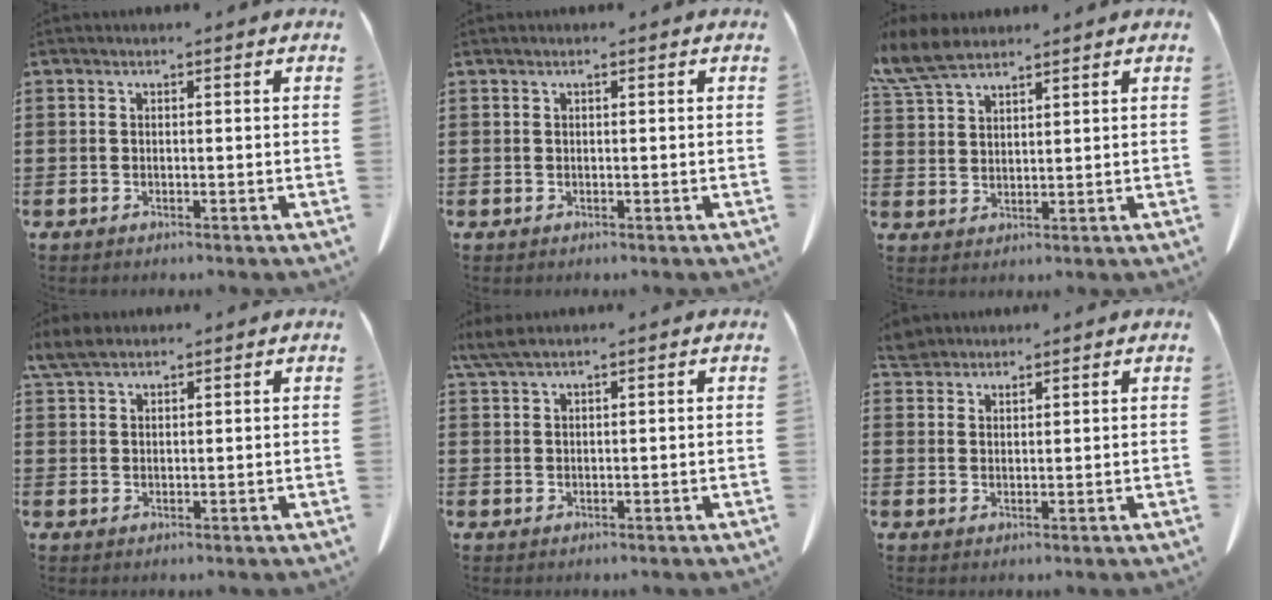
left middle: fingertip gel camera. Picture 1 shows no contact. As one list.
[{"total": 0.0}, {"total": 6.2, "force": [5.0, 2.0, 3.1], "torque": [-0.084, -0.005, 0.093]}, {"total": 3.6, "force": [2.9, 1.1, 1.9], "torque": [-0.044, 0.002, 0.055]}, {"total": 2.4, "force": [1.8, 0.2, 1.6], "torque": [-0.035, 0.001, 0.034]}, {"total": 3.0, "force": [2.9, 0.6, 0.6], "torque": [-0.020, -0.001, 0.057]}]